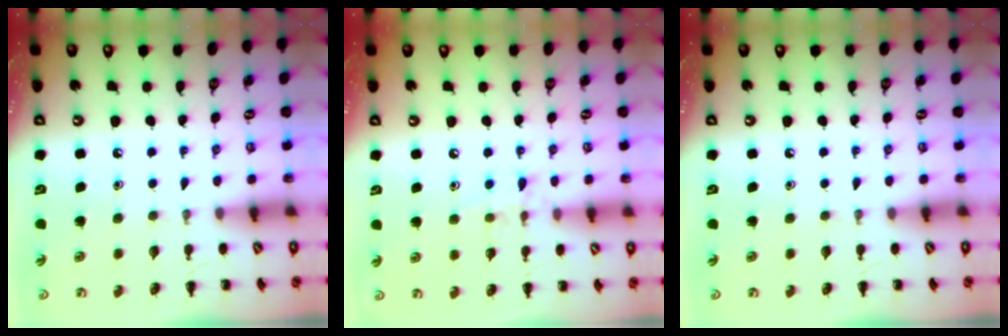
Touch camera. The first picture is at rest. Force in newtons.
{"total": 7.3, "press": 7.1, "slide": 1.5}
{"total": 0.0}